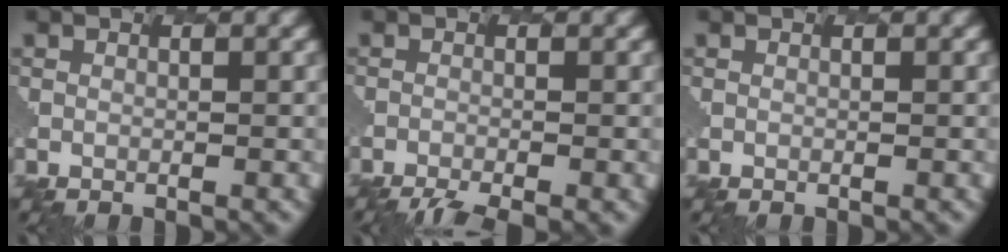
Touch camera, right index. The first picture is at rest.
{"total": 4.4, "force": [-3.9, 0.2, 2.0], "torque": [-0.044, -0.007, -0.054]}
{"total": 0.0}